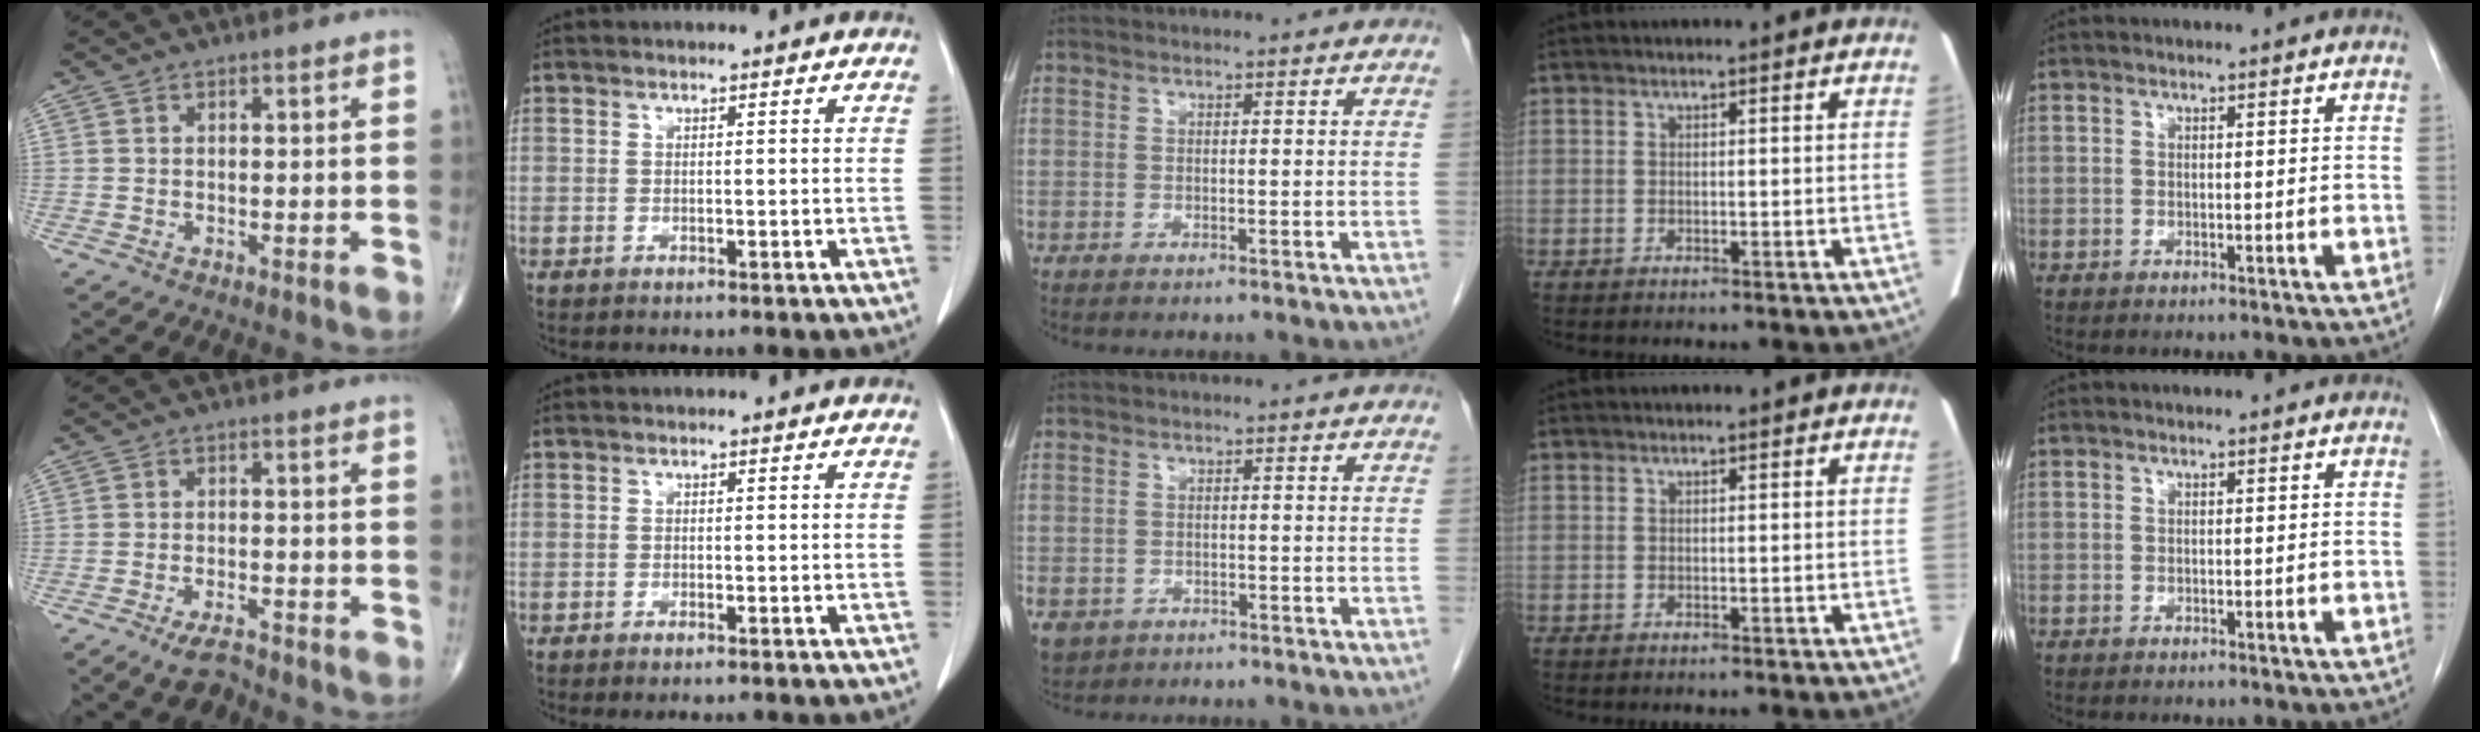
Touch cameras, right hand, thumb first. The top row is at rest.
{"thumb": {"total": 4.3, "force": [-3.6, 1.2, 2.0], "torque": [-0.040, 0.010, -0.065]}, "index": {"total": 0.9, "force": [-0.6, 0.1, 0.6], "torque": [-0.013, -0.003, -0.007]}, "middle": {"total": 6.6, "force": [-3.0, 5.3, 2.3], "torque": [-0.067, -0.006, -0.042]}}